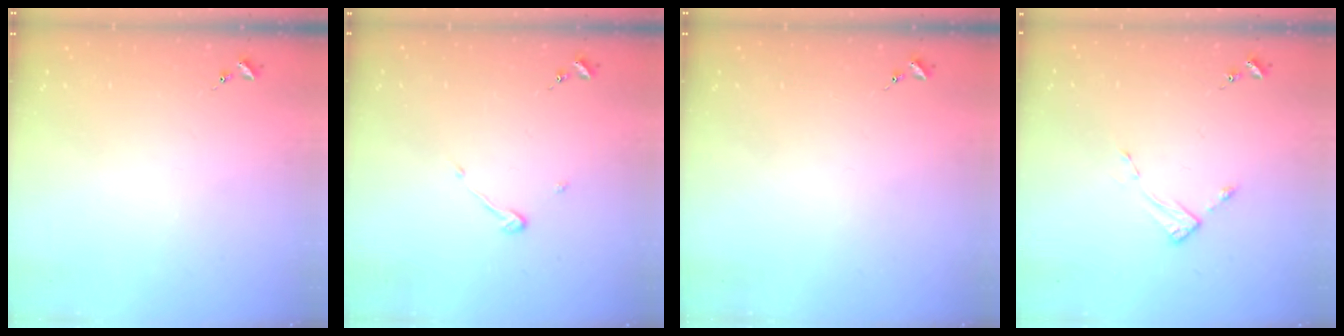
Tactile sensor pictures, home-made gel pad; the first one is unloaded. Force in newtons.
{"total": 3.7, "press": 3.7, "slide": 0.3}
{"total": 0.0}
{"total": 2.6, "press": 2.6, "slide": 0.3}